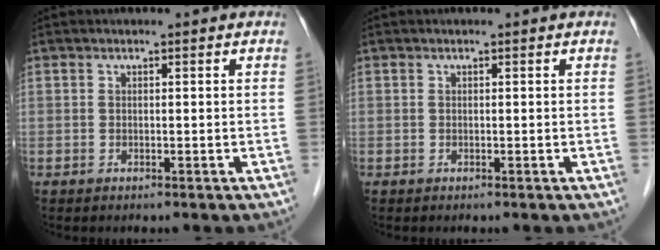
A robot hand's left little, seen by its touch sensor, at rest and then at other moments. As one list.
[{"total": 0.0}]